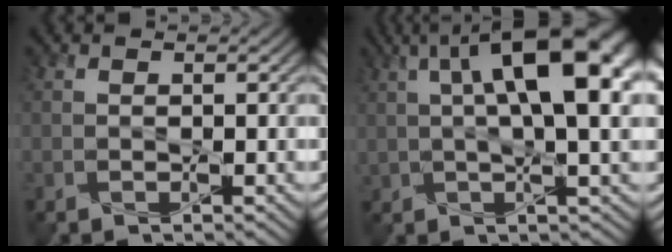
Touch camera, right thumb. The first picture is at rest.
{"total": 14.3, "force": [3.8, 5.1, 12.9], "torque": [-0.191, 0.017, 0.052]}